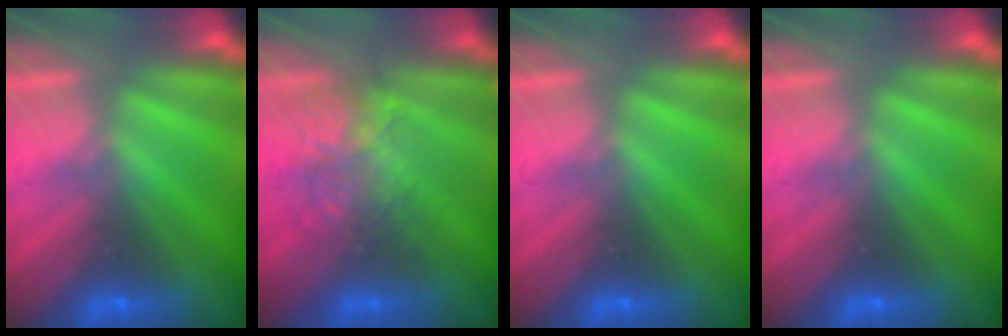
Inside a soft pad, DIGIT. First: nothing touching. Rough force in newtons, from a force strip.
{"total": 2.3}
{"total": 0.0}
{"total": 0.0}